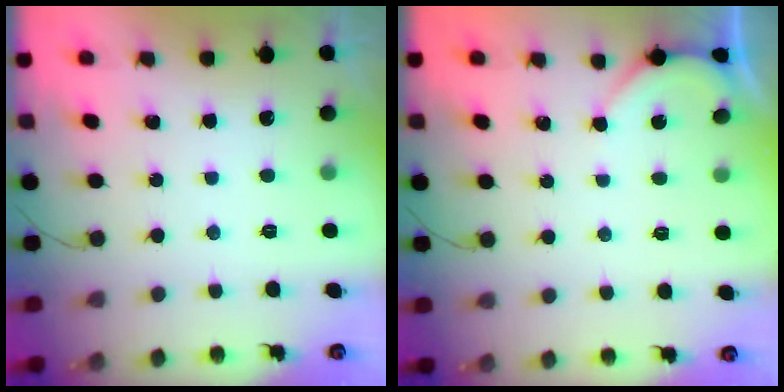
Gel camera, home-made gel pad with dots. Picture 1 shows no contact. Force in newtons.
{"total": 2.3, "press": 2.3, "slide": 0.4}